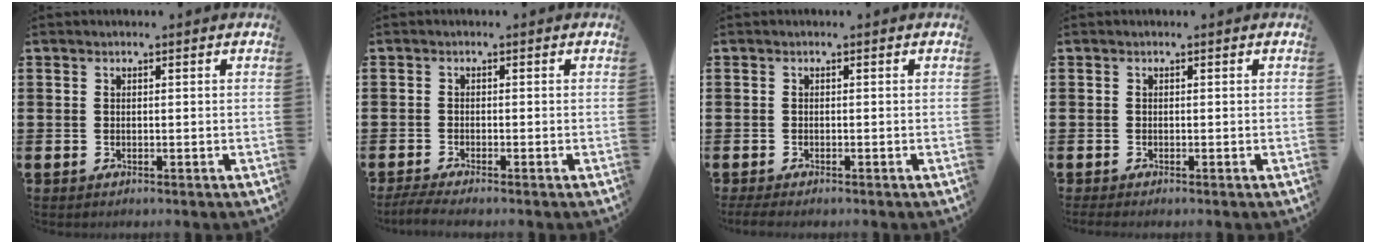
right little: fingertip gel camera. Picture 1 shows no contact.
{"total": 1.4, "force": [-1.1, 0.0, 0.9], "torque": [-0.015, 0.000, -0.020]}
{"total": 0.7, "force": [-0.5, 0.1, 0.5], "torque": [-0.009, -0.002, -0.010]}
{"total": 0.0}